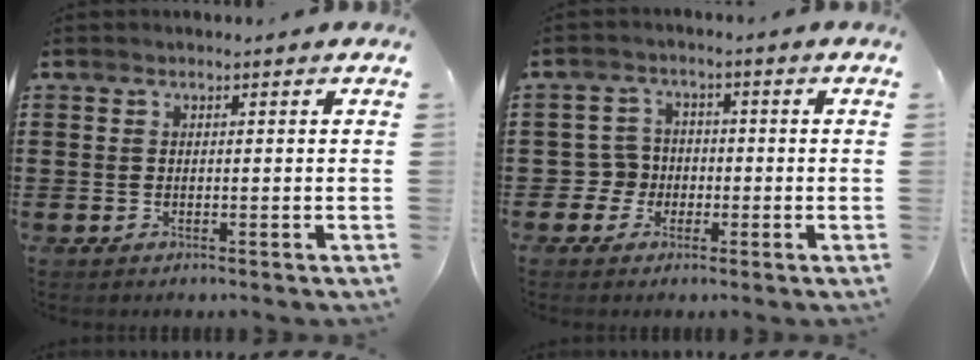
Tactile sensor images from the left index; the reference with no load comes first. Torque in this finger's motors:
{"motor_torque": [-0.05, -0.09, 0.00, -0.02]}